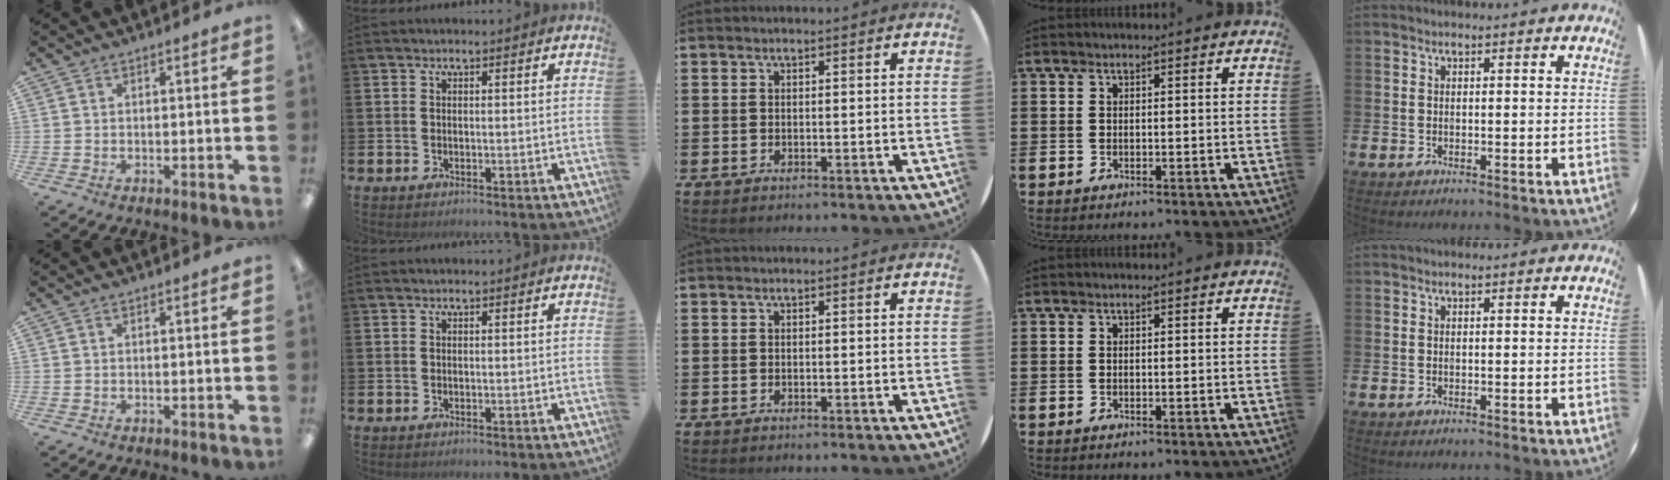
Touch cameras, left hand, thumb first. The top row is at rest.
{}